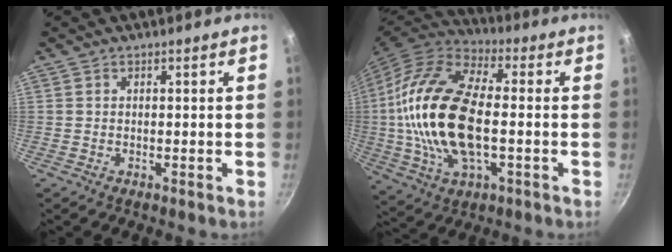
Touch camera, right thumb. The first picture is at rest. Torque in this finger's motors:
{"motor_torque": [-0.62, 2.30, 2.64, 0.09, 0.42]}